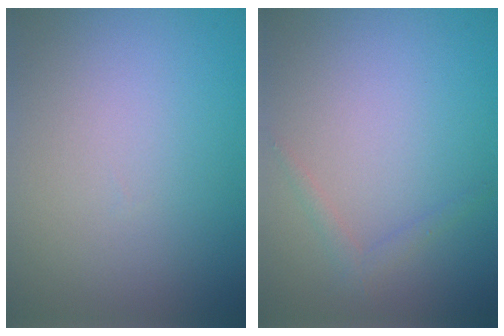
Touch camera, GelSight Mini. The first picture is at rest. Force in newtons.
{"total": 1.1, "press": 1.1, "slide": 0.1}